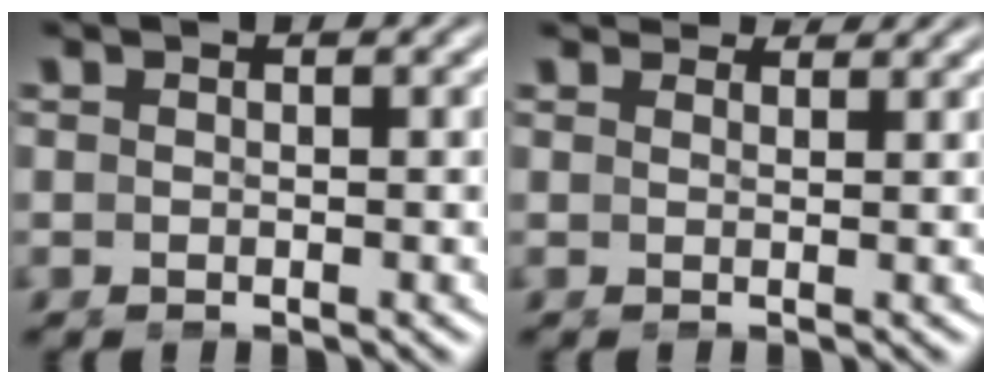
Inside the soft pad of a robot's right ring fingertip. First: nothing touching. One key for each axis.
{"total": 2.9, "fx": 2.8, "fy": -0.3, "fz": 0.4, "tx": 0.003, "ty": 0.006, "tz": 0.047}